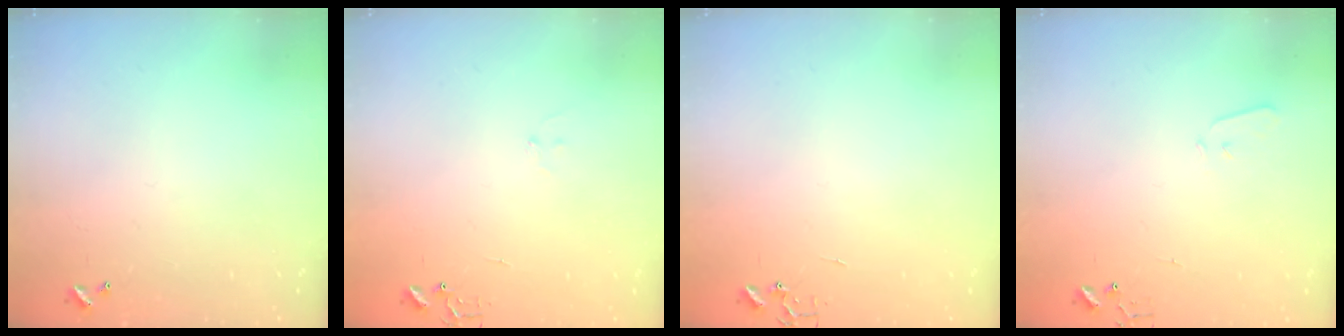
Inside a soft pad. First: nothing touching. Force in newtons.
{"total": 7.0, "press": 7.0, "slide": 0.7}
{"total": 0.0}
{"total": 3.3, "press": 3.2, "slide": 0.6}